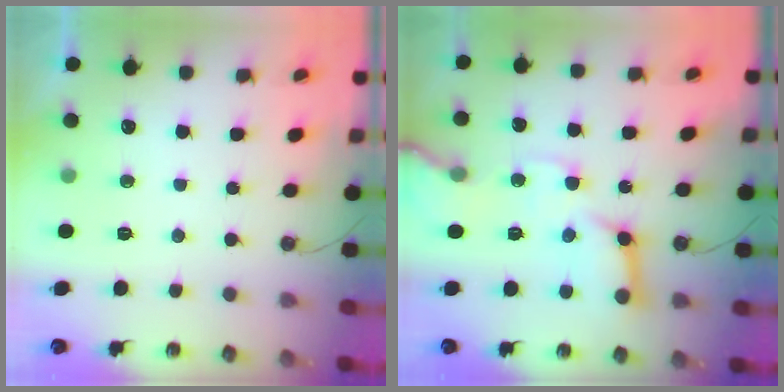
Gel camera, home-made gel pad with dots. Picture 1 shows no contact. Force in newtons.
{"total": 15.9, "press": 15.8, "slide": 2.1}